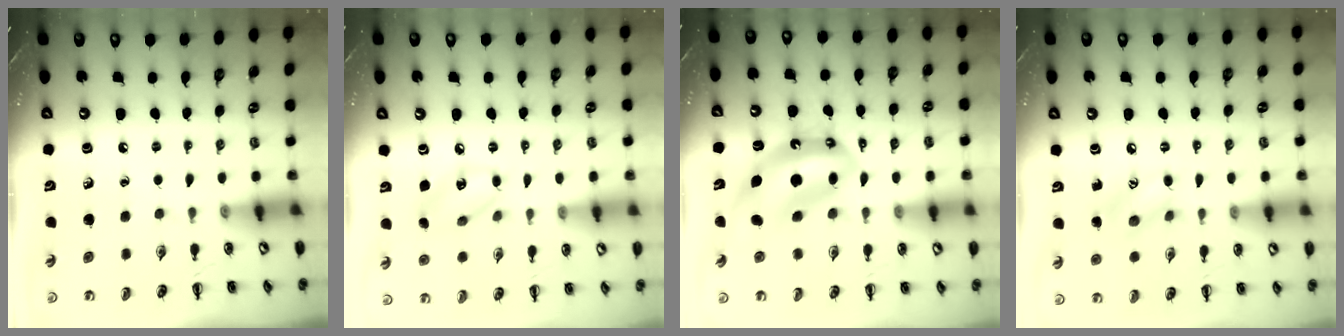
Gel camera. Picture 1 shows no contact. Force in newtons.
{"total": 8.8, "press": 8.8, "slide": 0.5}
{"total": 12.5, "press": 12.1, "slide": 3.2}
{"total": 7.4, "press": 7.3, "slide": 0.6}